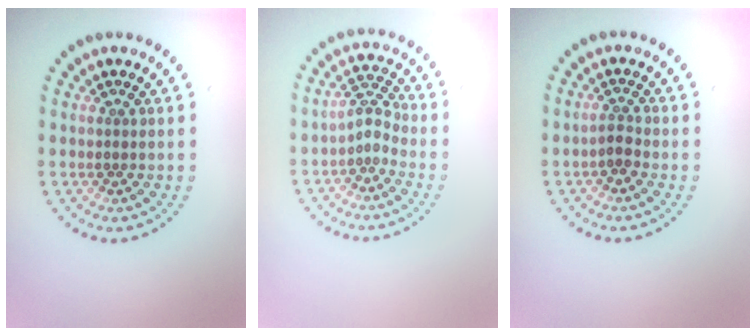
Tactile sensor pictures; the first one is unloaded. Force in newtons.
{"total": 2.1, "press": 1.5, "slide": 1.4}
{"total": 1.2, "press": 0.9, "slide": 0.8}